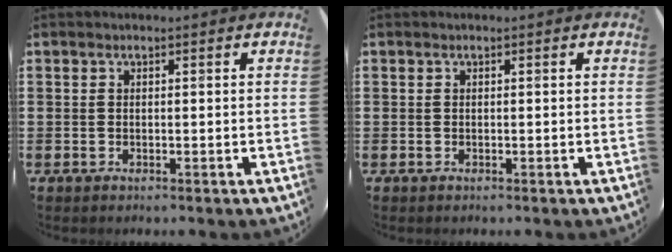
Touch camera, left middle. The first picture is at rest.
{"total": 0.0}